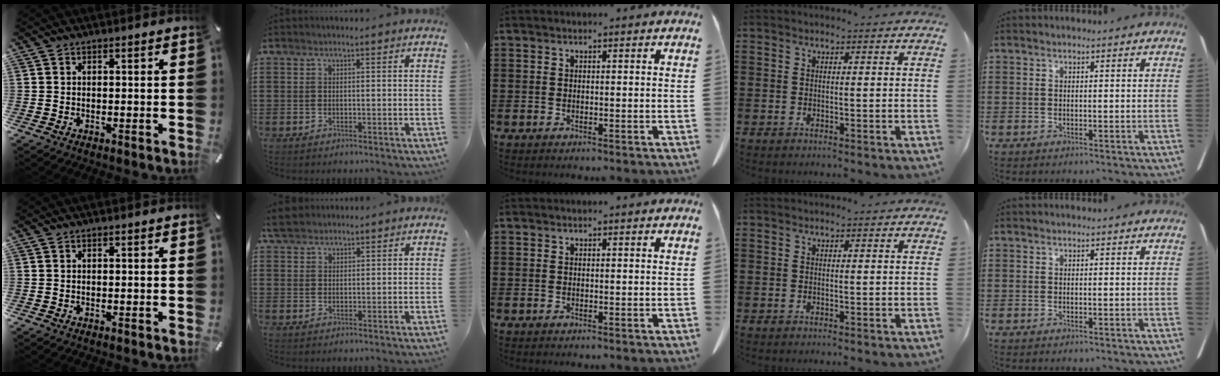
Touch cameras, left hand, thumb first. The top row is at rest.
{"index": {"total": 3.2, "force": [2.7, 1.3, 1.1], "torque": [-0.030, 0.005, 0.053]}}